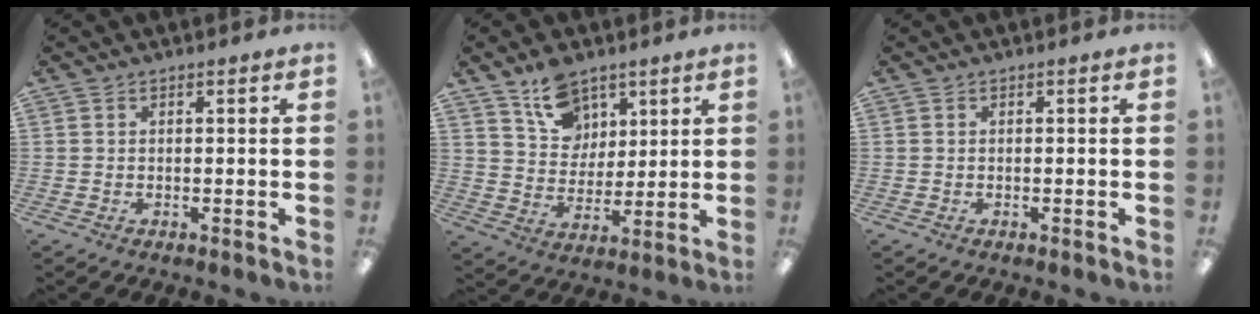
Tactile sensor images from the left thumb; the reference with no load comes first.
{"total": 12.0, "force": [7.9, 8.1, 3.8], "torque": [-0.054, -0.043, 0.150]}
{"total": 0.0}